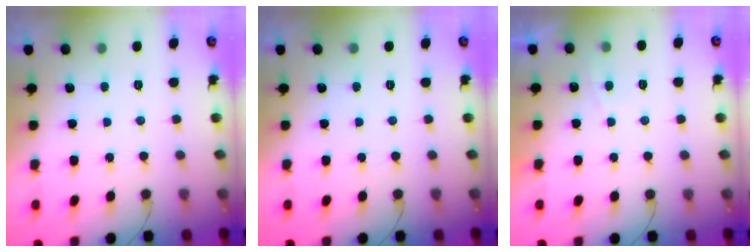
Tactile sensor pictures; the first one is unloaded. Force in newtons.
{"total": 0.0}
{"total": 1.1, "press": 0.9, "slide": 0.5}